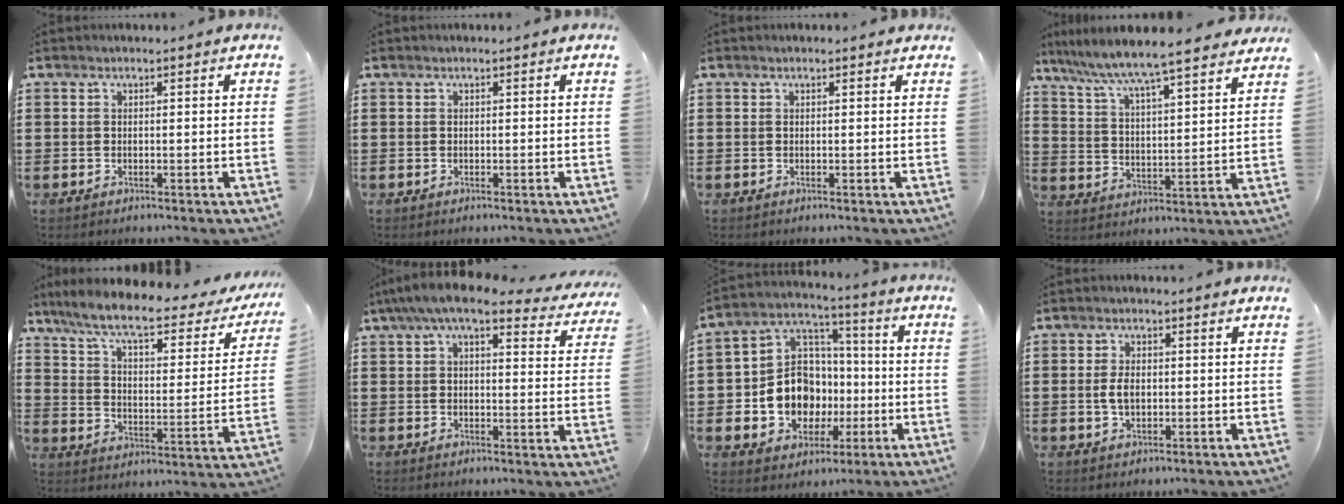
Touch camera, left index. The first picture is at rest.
{"total": 0.0}
{"total": 0.0}
{"total": 6.1, "force": [5.7, -0.3, 2.2], "torque": [-0.071, -0.041, 0.091]}
{"total": 8.1, "force": [6.3, 1.1, 5.0], "torque": [-0.121, -0.034, 0.103]}
{"total": 7.9, "force": [6.2, 1.4, 4.6], "torque": [-0.109, -0.013, 0.111]}
{"total": 11.2, "force": [-2.9, 9.8, 4.5], "torque": [-0.110, 0.014, -0.050]}
{"total": 3.3, "force": [0.0, 1.9, 2.7], "torque": [-0.062, 0.004, -0.003]}